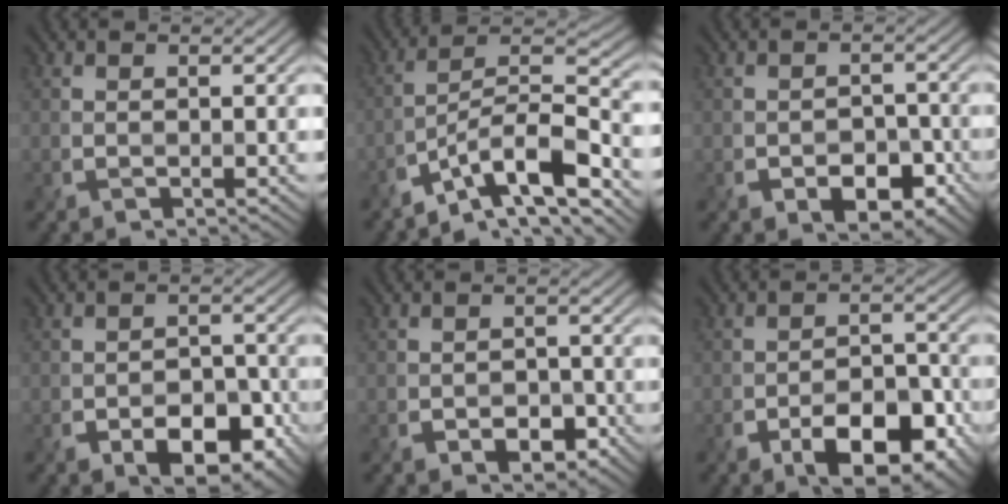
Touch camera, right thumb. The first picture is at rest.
{"total": 11.2, "force": [-7.6, 2.6, 7.7], "torque": [-0.126, 0.008, -0.141]}
{"total": 4.9, "force": [-2.4, 3.1, 2.9], "torque": [-0.042, -0.013, -0.034]}
{"total": 6.7, "force": [-3.3, 3.9, 4.4], "torque": [-0.066, -0.017, -0.044]}
{"total": 3.2, "force": [-1.6, 2.2, 1.8], "torque": [-0.029, -0.012, -0.022]}
{"total": 8.6, "force": [-4.4, 4.2, 6.1], "torque": [-0.097, -0.007, -0.066]}